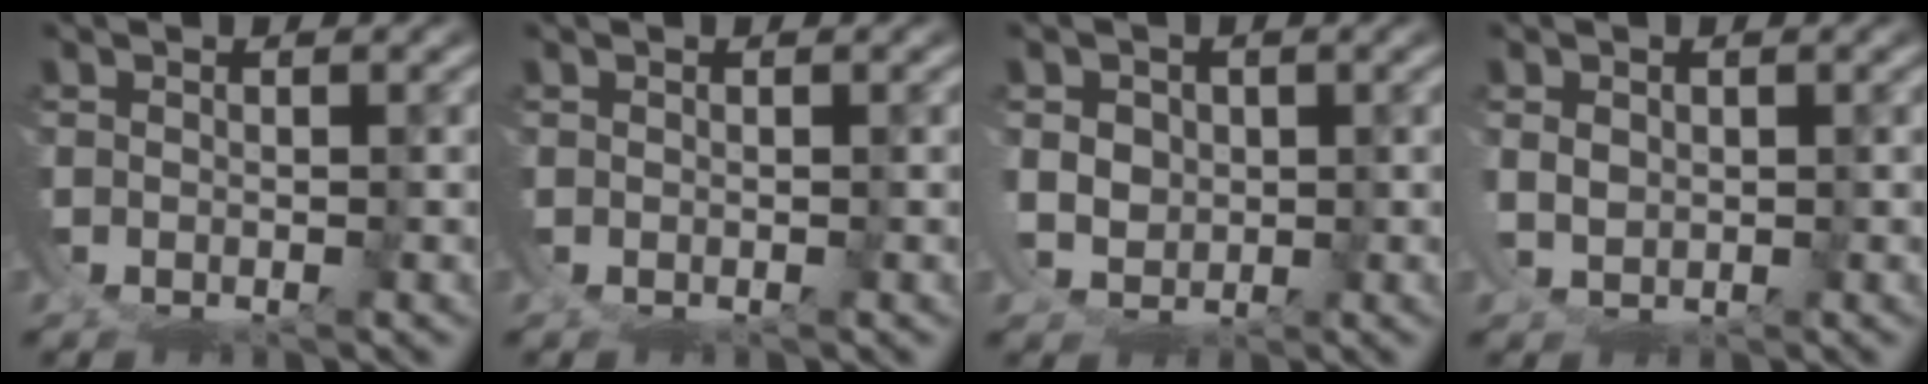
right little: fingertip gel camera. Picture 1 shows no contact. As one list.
[{"total": 0.0}, {"total": 3.2, "force": [0.6, 2.5, 1.9], "torque": [-0.038, -0.014, 0.021]}, {"total": 1.3, "force": [0.8, 0.3, 0.9], "torque": [-0.022, -0.010, 0.027]}]